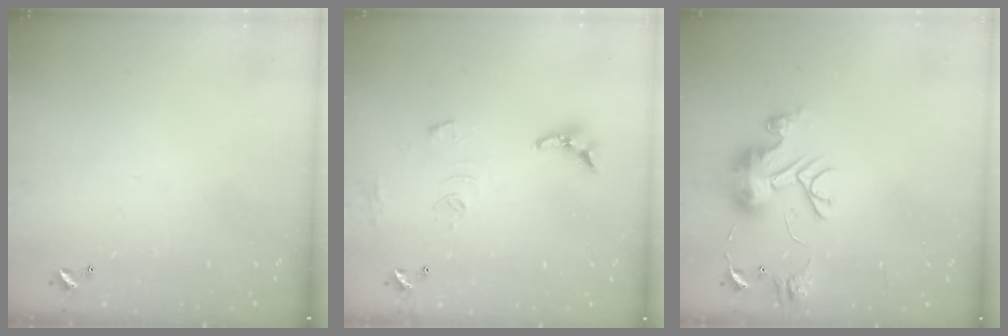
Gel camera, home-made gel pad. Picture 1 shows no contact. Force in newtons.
{"total": 10.1, "press": 10.0, "slide": 0.8}
{"total": 10.8, "press": 10.8, "slide": 1.2}